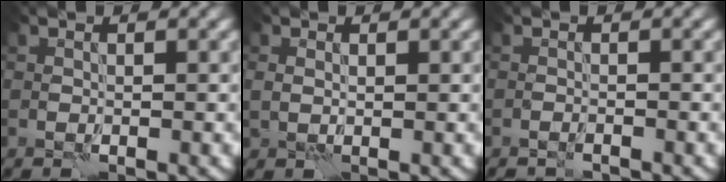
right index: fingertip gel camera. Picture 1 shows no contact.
{"total": 1.2, "force": [0.2, 0.8, 0.8], "torque": [-0.016, 0.002, 0.007]}
{"total": 0.8, "force": [-0.8, -0.2, -0.1], "torque": [0.005, 0.000, -0.017]}